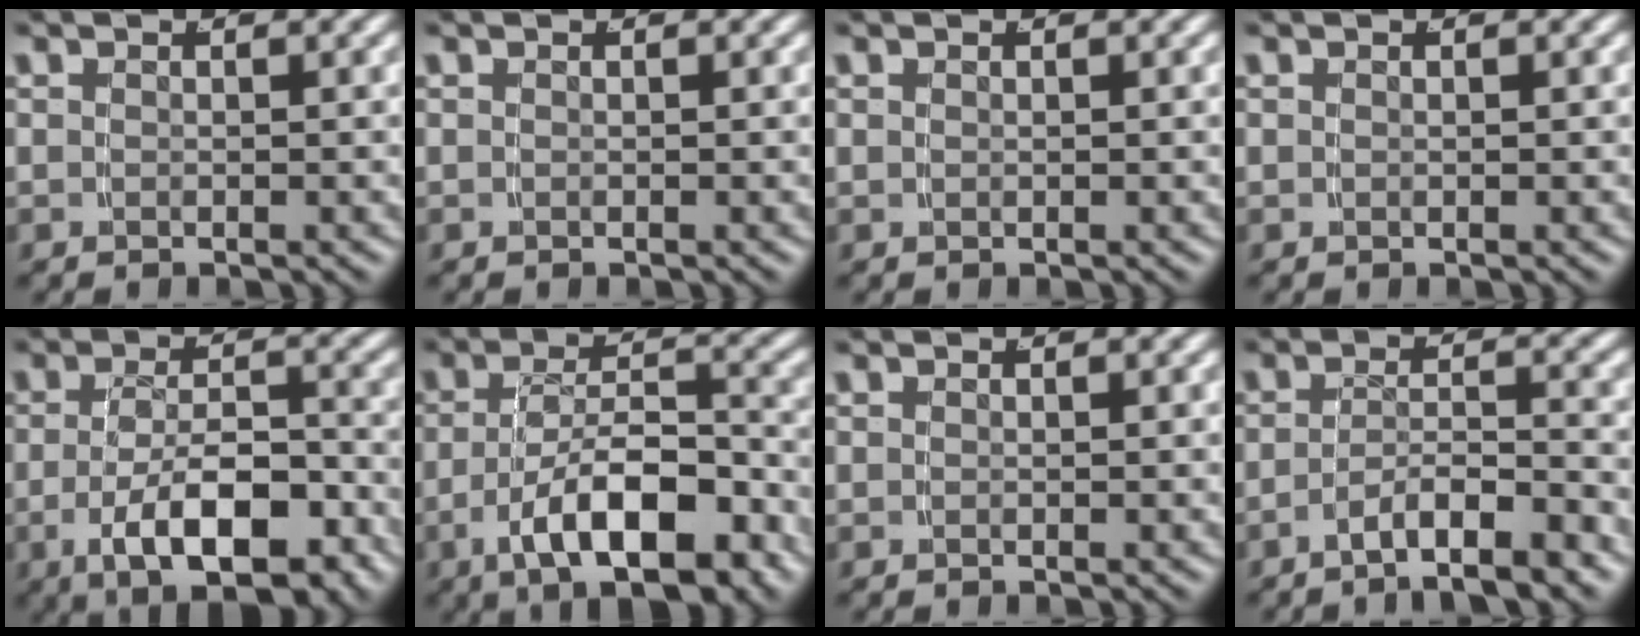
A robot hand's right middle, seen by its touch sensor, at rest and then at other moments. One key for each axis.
{"total": 0.0}
{"total": 0.0}
{"total": 0.0}
{"total": 8.1, "fx": -3.3, "fy": 3.2, "fz": 6.6, "tx": -0.099, "ty": -0.021, "tz": -0.042}
{"total": 8.6, "fx": -4.1, "fy": 3.3, "fz": 6.8, "tx": -0.096, "ty": -0.015, "tz": -0.056}
{"total": 0.0}
{"total": 5.0, "fx": -4.2, "fy": 0.7, "fz": 2.6, "tx": -0.033, "ty": -0.008, "tz": -0.068}